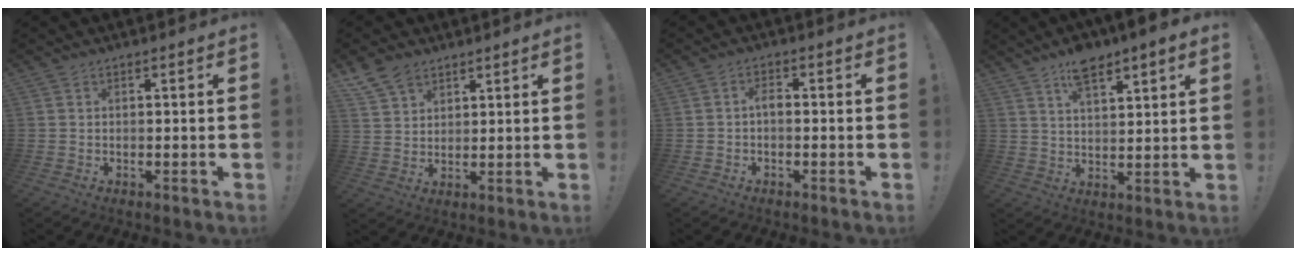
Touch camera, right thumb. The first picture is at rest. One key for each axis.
{"total": 7.9, "fx": 5.6, "fy": 5.1, "fz": 2.2, "tx": -0.046, "ty": -0.028, "tz": 0.114}
{"total": 1.9, "fx": -0.4, "fy": 0.9, "fz": 1.7, "tx": -0.032, "ty": 0.007, "tz": -0.011}
{"total": 8.5, "fx": 5.9, "fy": 2.9, "fz": 5.4, "tx": -0.080, "ty": -0.025, "tz": 0.101}